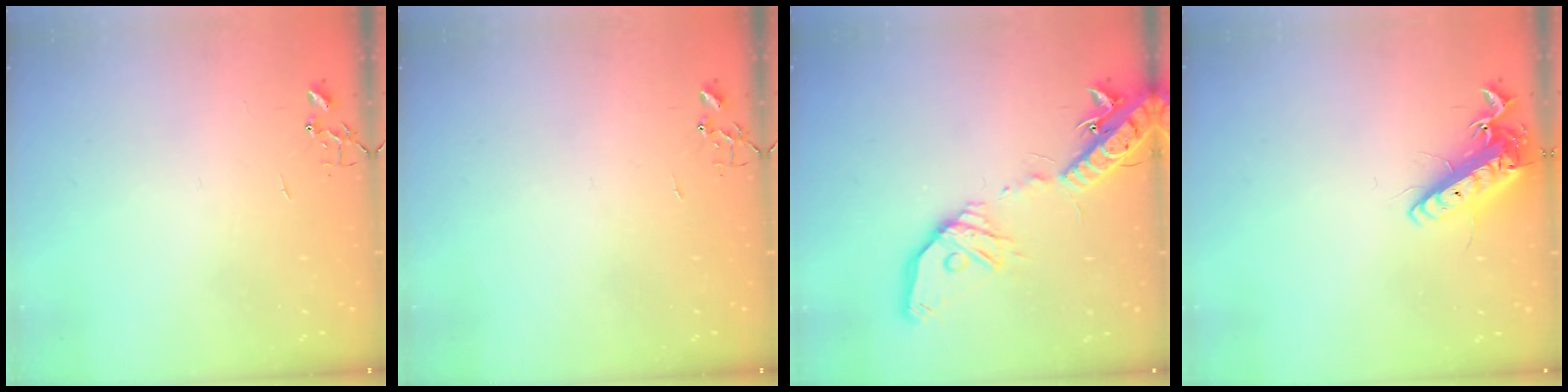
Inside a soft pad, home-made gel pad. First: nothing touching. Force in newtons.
{"total": 0.0}
{"total": 20.1, "press": 19.7, "slide": 3.9}
{"total": 14.0, "press": 13.7, "slide": 2.6}